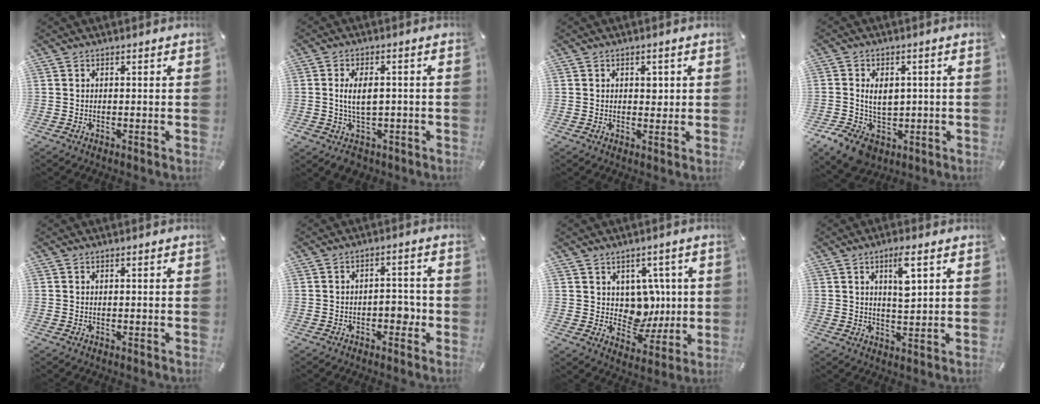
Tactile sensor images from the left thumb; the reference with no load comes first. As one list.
[{"total": 7.3, "force": [-0.5, 4.8, 5.4], "torque": [-0.079, 0.002, -0.009]}, {"total": 2.3, "force": [0.7, 1.8, 1.2], "torque": [-0.002, -0.003, 0.005]}, {"total": 8.9, "force": [-0.7, 7.1, 5.4], "torque": [-0.089, 0.012, -0.008]}, {"total": 0.0}, {"total": 5.1, "force": [-1.9, 2.9, 3.7], "torque": [-0.059, 0.015, -0.032]}, {"total": 9.6, "force": [2.5, 8.7, 3.3], "torque": [-0.028, -0.027, 0.056]}, {"total": 6.7, "force": [2.9, 1.8, 5.7], "torque": [-0.095, -0.007, 0.043]}]